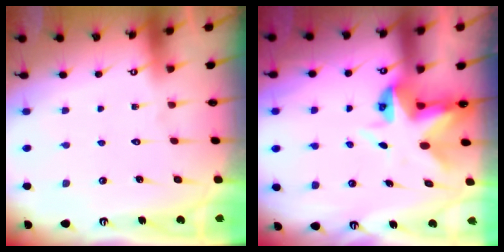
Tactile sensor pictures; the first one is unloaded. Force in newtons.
{"total": 5.6, "press": 5.6, "slide": 0.5}